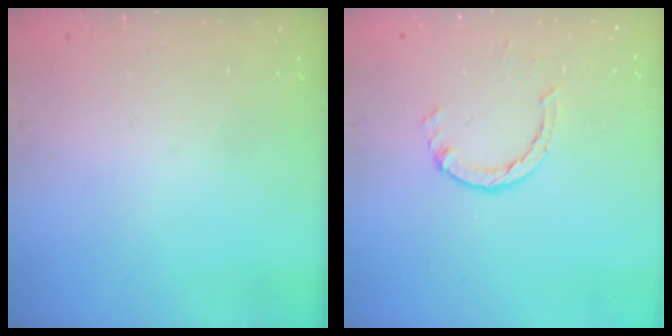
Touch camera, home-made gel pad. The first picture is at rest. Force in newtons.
{"total": 1.4, "press": 1.4, "slide": 0.2}